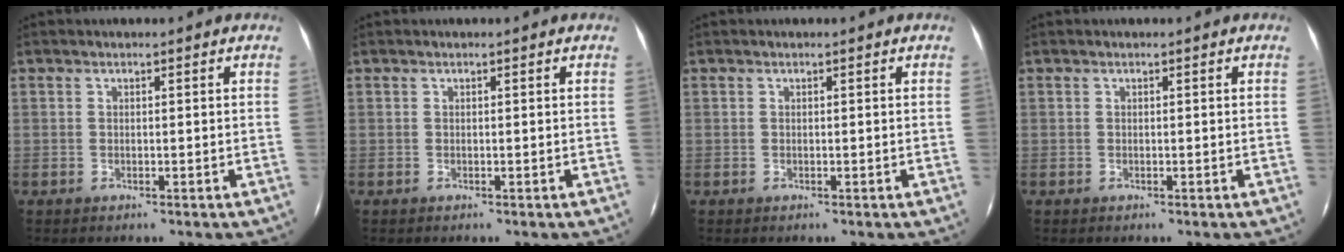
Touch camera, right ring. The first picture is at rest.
{"total": 0.0}
{"total": 0.0}
{"total": 0.0}